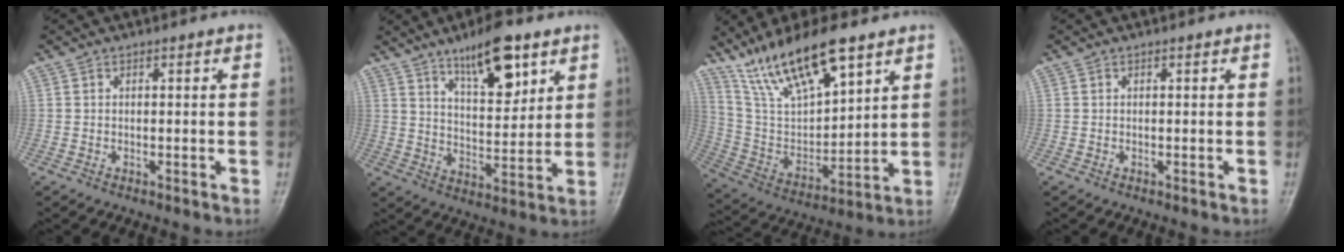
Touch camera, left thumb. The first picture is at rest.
{"total": 12.4, "force": [7.5, 4.5, 8.8], "torque": [-0.118, -0.044, 0.127]}
{"total": 17.3, "force": [11.9, 5.3, 11.3], "torque": [-0.186, -0.047, 0.237]}
{"total": 0.0}